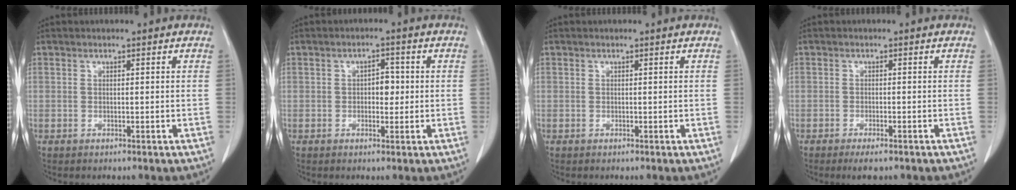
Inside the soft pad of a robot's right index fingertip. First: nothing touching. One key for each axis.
{"total": 2.7, "fx": 0.0, "fy": 1.6, "fz": 2.2, "tx": -0.027, "ty": 0.006, "tz": 0.000}
{"total": 0.0}
{"total": 3.4, "fx": -2.5, "fy": 0.8, "fz": 2.2, "tx": -0.026, "ty": -0.004, "tz": -0.031}